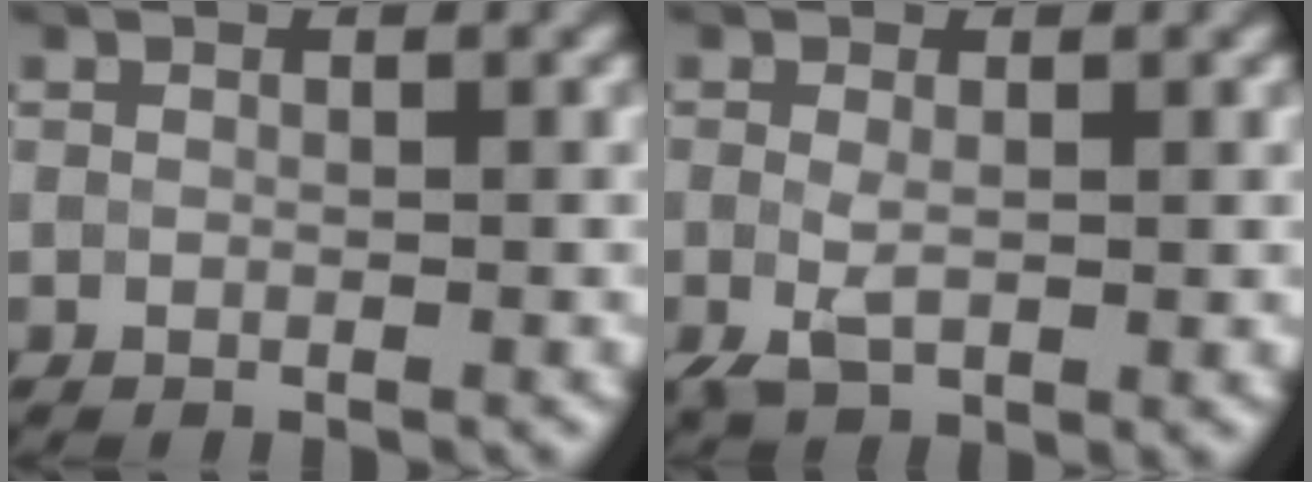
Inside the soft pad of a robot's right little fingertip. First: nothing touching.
{"total": 1.8, "force": [-0.6, 0.8, 1.5], "torque": [-0.046, -0.006, -0.008]}